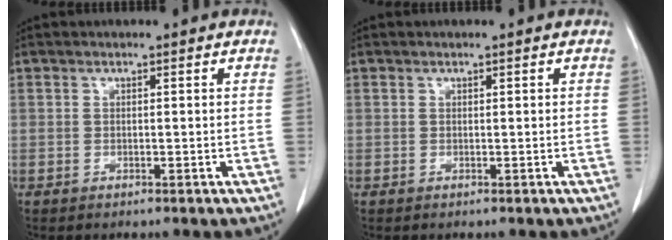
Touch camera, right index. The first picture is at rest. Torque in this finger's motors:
{"motor_torque": [-0.06, 0.00, 0.01, 0.01]}